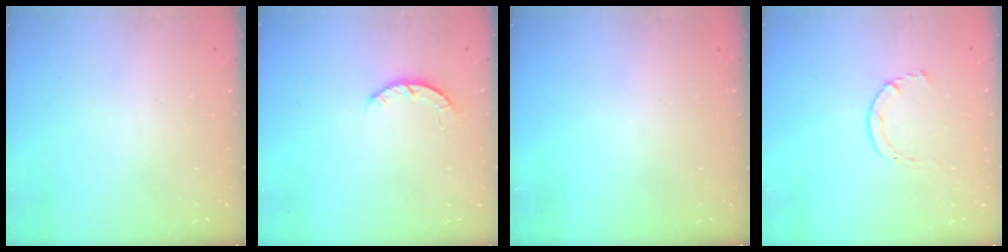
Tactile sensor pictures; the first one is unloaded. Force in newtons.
{"total": 2.7, "press": 2.6, "slide": 0.4}
{"total": 0.0}
{"total": 2.0, "press": 1.9, "slide": 0.3}